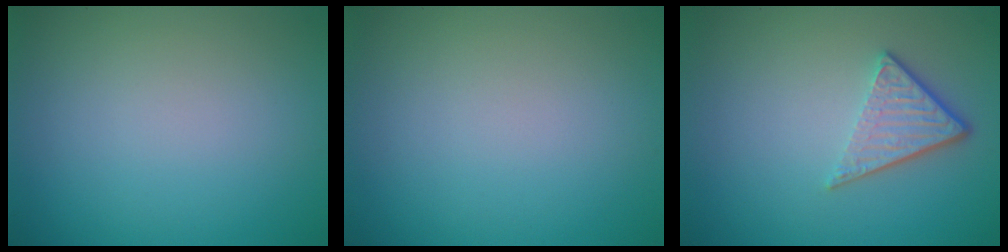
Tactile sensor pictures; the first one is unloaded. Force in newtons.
{"total": 0.0}
{"total": 3.8, "press": 2.6, "slide": 2.7}